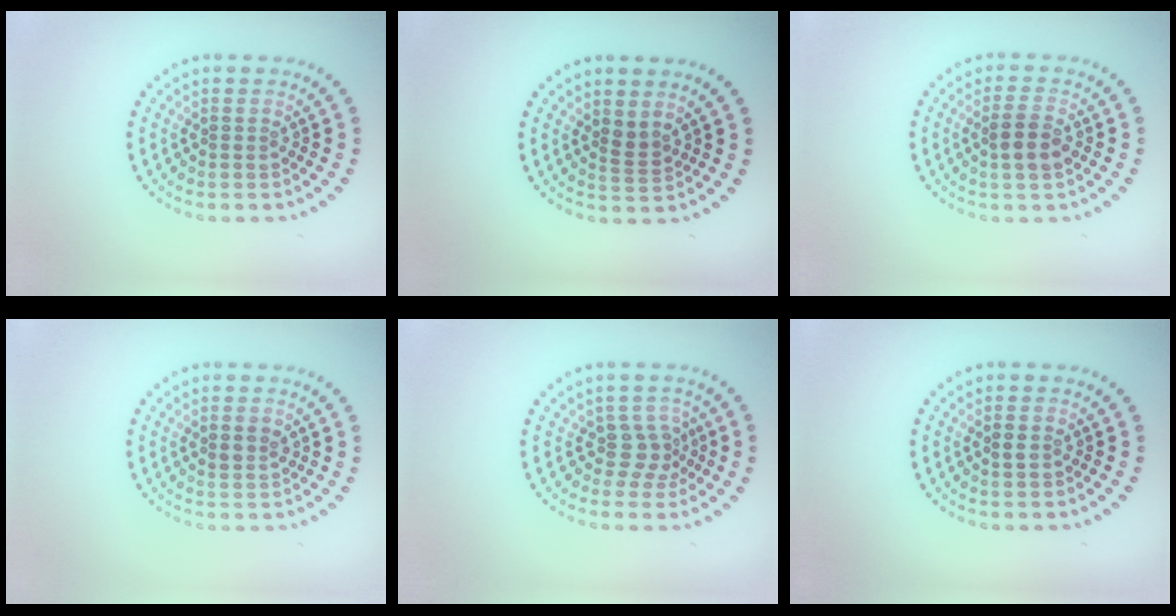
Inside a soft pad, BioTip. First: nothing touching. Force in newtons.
{"total": 1.4, "press": 1.1, "slide": 0.8}
{"total": 2.7, "press": 2.6, "slide": 0.7}
{"total": 1.1, "press": 1.1, "slide": 0.3}
{"total": 2.2, "press": 1.5, "slide": 1.6}
{"total": 0.8, "press": 0.8, "slide": 0.1}